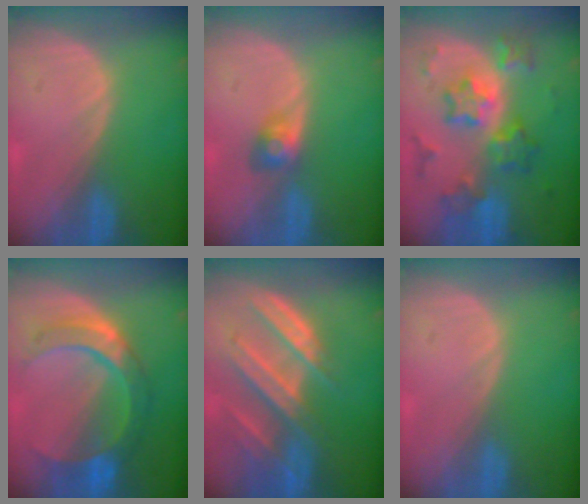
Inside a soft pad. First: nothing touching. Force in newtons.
{"total": 2.9, "press": 2.7, "slide": 1.2}
{"total": 9.4, "press": 9.4, "slide": 0.7}
{"total": 8.5, "press": 8.5, "slide": 0.5}
{"total": 9.3, "press": 8.3, "slide": 4.4}
{"total": 0.0}